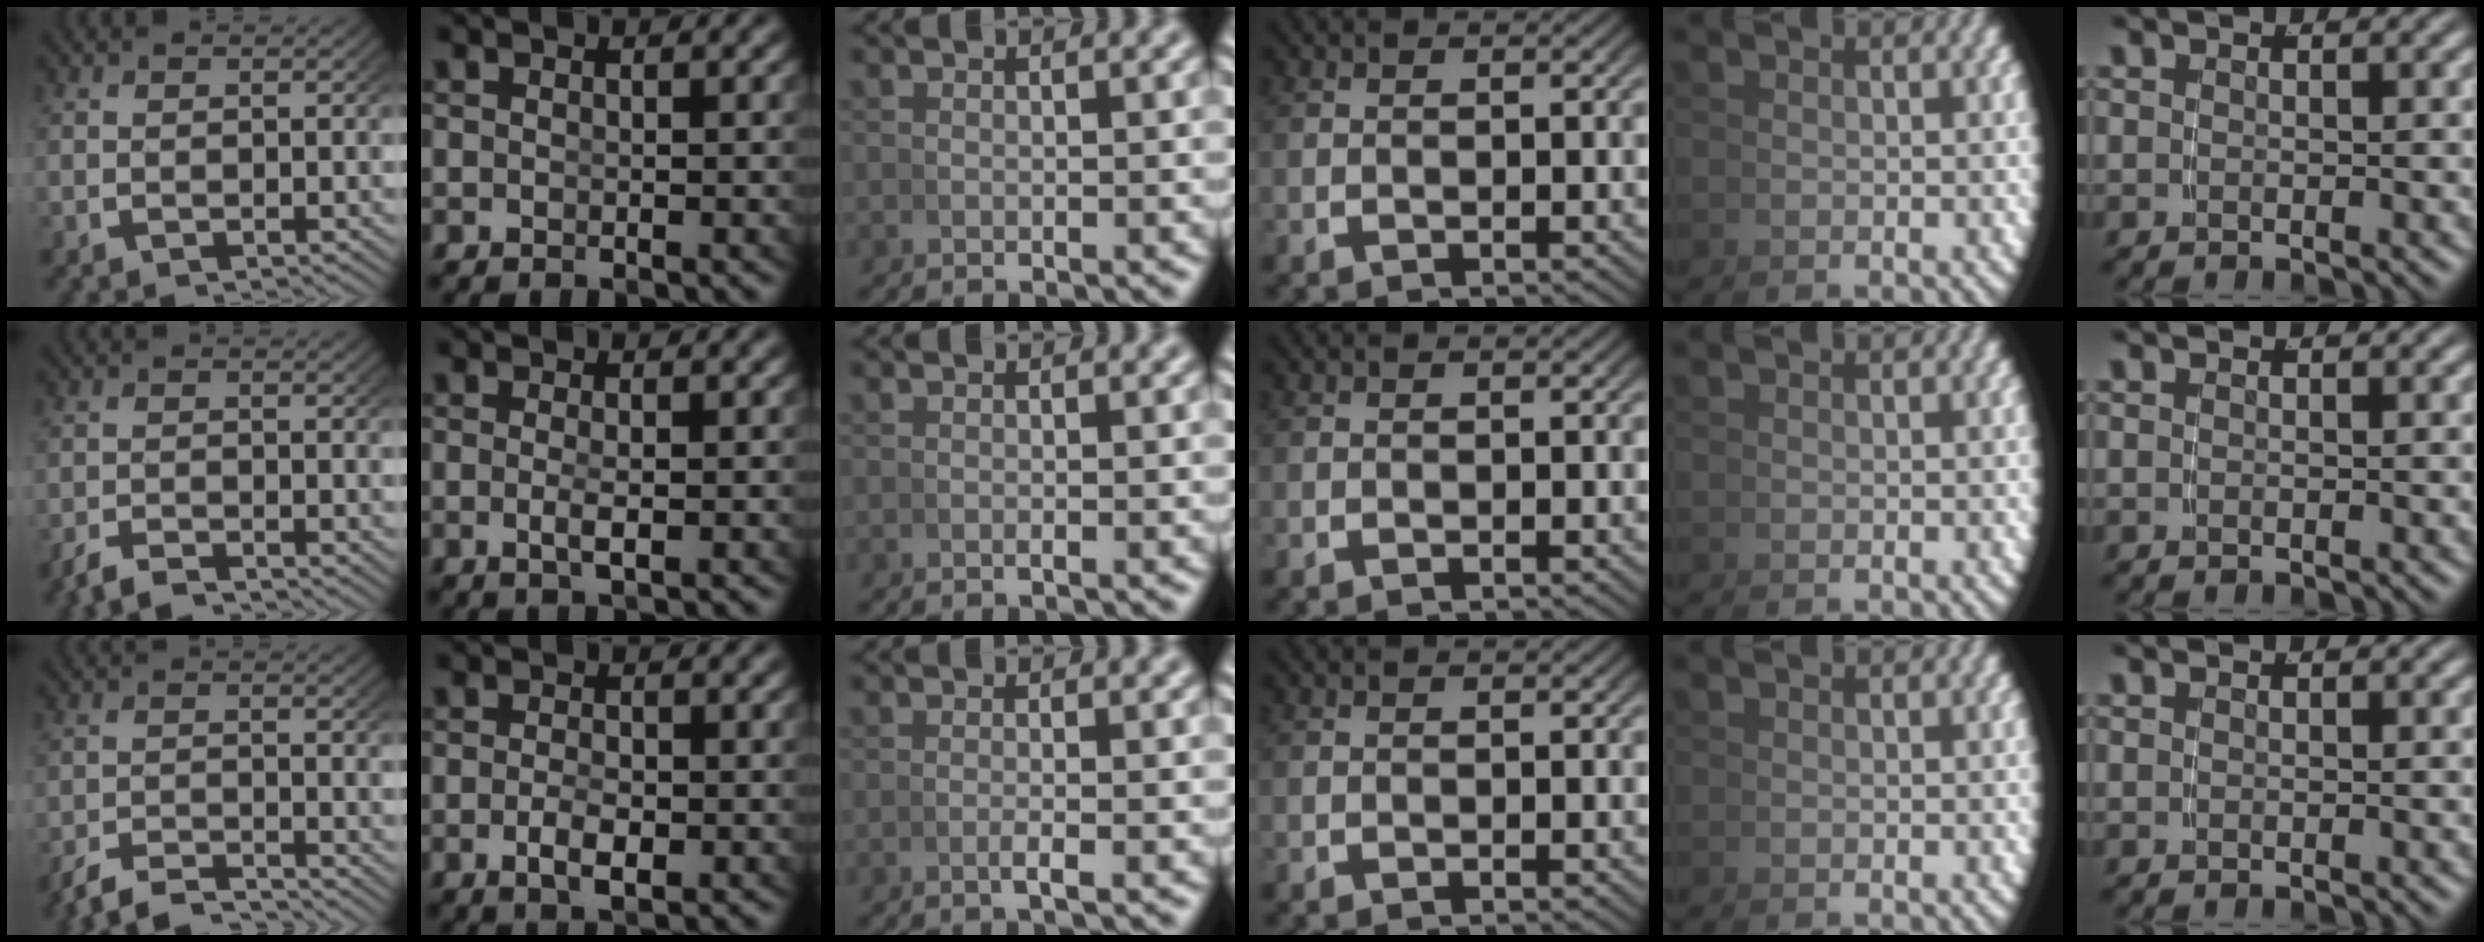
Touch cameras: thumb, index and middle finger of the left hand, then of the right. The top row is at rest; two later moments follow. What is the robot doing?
{"motion": "grasp_and_lifting", "object": "photo album"}